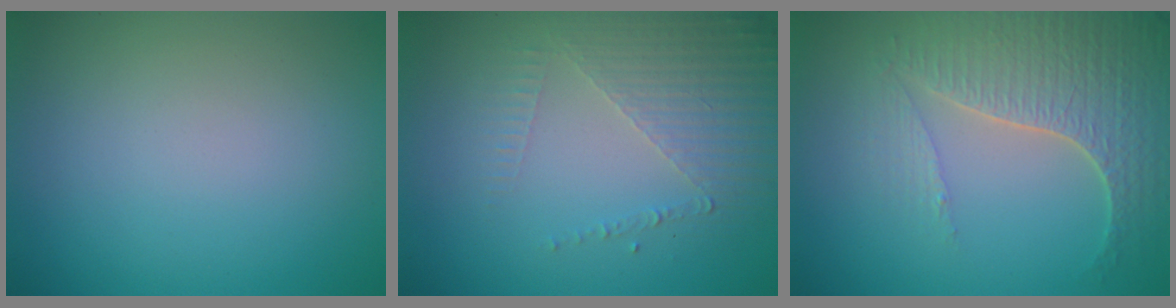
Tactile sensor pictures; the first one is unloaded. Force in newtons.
{"total": 4.9, "press": 2.9, "slide": 3.9}
{"total": 5.1, "press": 4.4, "slide": 2.6}